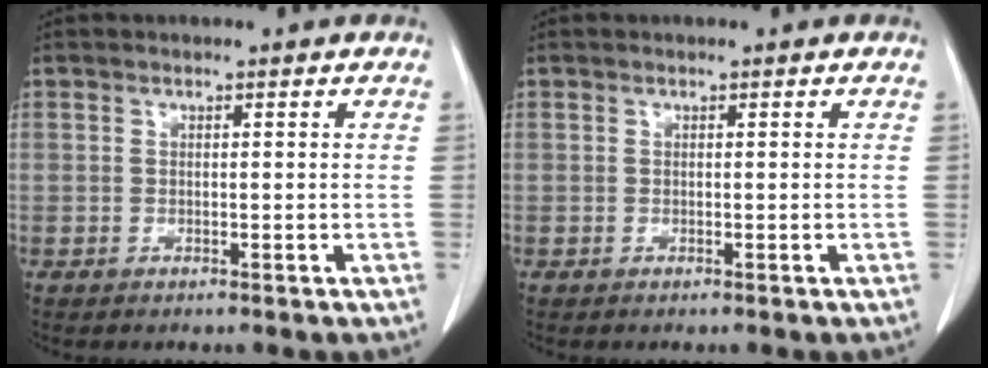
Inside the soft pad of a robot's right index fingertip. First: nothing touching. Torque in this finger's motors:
{"motor_torque": [-0.01, -0.01, 0.00, 0.00]}